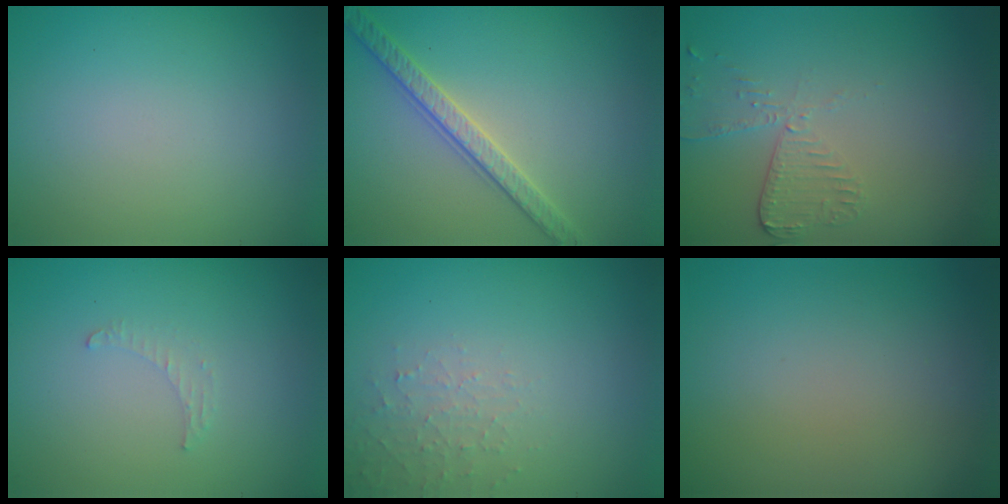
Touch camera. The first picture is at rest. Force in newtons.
{"total": 3.1, "press": 2.9, "slide": 1.1}
{"total": 2.6, "press": 2.3, "slide": 1.1}
{"total": 0.8, "press": 0.8, "slide": 0.3}
{"total": 1.8, "press": 1.8, "slide": 0.4}
{"total": 0.0}